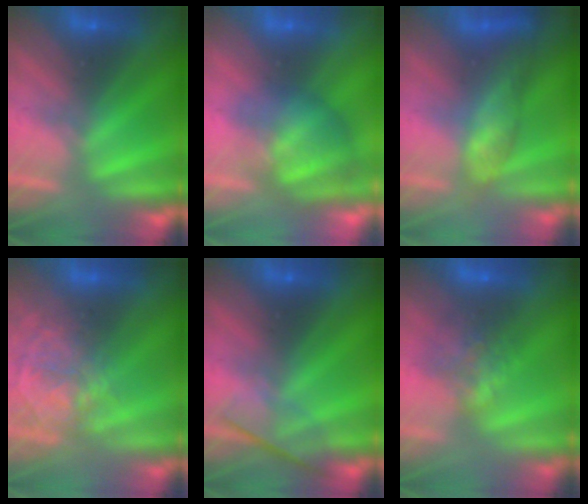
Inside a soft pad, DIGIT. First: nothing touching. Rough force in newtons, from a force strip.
{"total": 3.9}
{"total": 7.0}
{"total": 3.7}
{"total": 2.4}
{"total": 7.2}